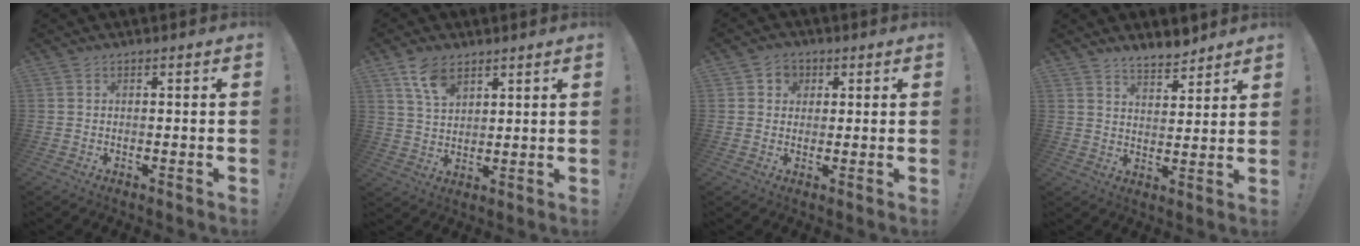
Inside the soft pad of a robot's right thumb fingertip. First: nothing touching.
{"total": 9.1, "force": [6.0, 5.2, 4.4], "torque": [-0.073, -0.027, 0.113]}
{"total": 4.1, "force": [1.3, 3.7, 1.2], "torque": [-0.016, -0.002, 0.022]}
{"total": 6.2, "force": [5.7, 1.9, 1.5], "torque": [-0.019, -0.045, 0.104]}